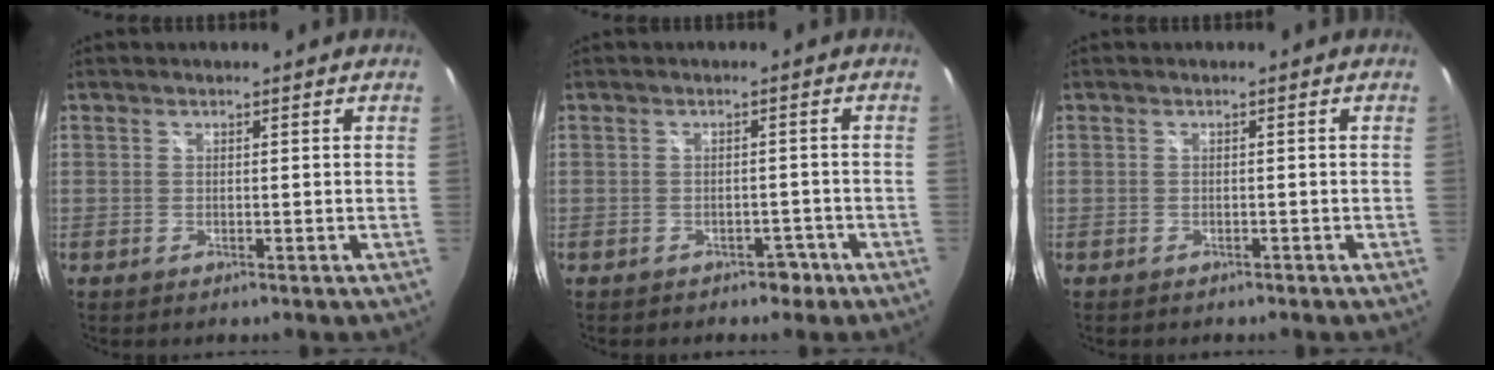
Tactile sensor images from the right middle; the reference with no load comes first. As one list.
[{"total": 3.3, "force": [-2.2, 2.2, 1.0], "torque": [-0.018, 0.004, -0.023]}, {"total": 0.9, "force": [-0.8, 0.4, 0.1], "torque": [-0.008, -0.001, -0.012]}]